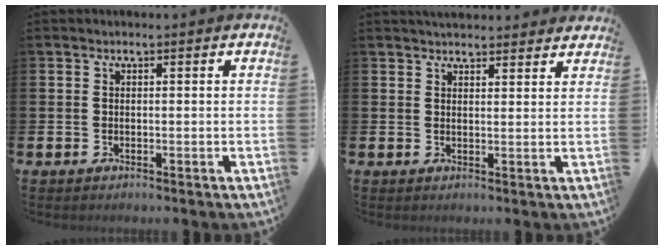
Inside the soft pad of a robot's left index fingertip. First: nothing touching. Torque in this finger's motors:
{"motor_torque": [1.00, -1.14, 0.35, 0.02]}